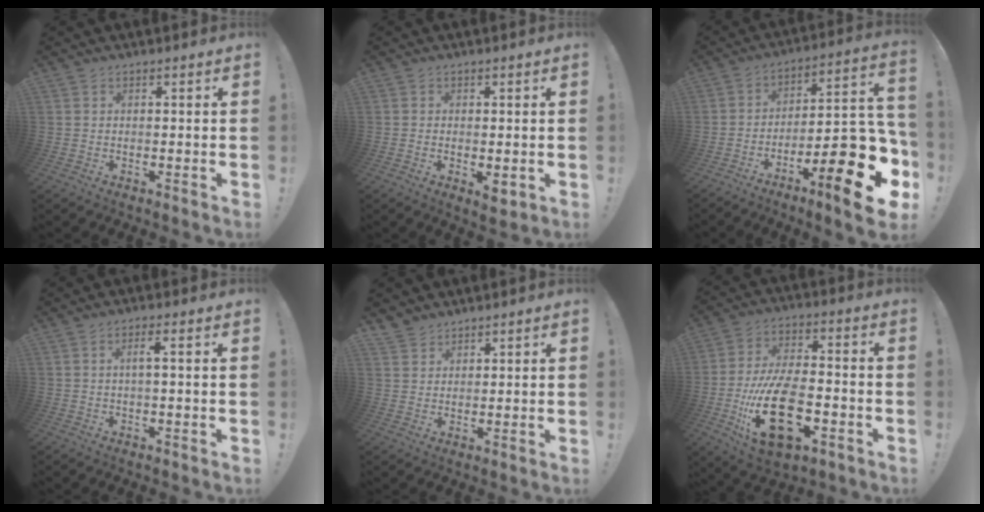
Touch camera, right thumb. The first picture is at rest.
{"total": 2.8, "force": [-0.5, 1.2, 2.5], "torque": [-0.028, -0.001, -0.005]}
{"total": 21.3, "force": [-10.1, 5.4, 17.9], "torque": [-0.241, 0.057, -0.157]}
{"total": 2.9, "force": [0.0, 0.1, 2.8], "torque": [-0.064, 0.007, -0.003]}
{"total": 3.3, "force": [2.9, 1.6, 0.1], "torque": [0.000, -0.020, 0.055]}
{"total": 23.2, "force": [-7.2, 12.3, 18.3], "torque": [-0.354, 0.038, -0.108]}